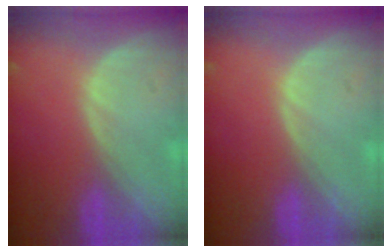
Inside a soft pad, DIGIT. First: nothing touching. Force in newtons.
{"total": 0.0}